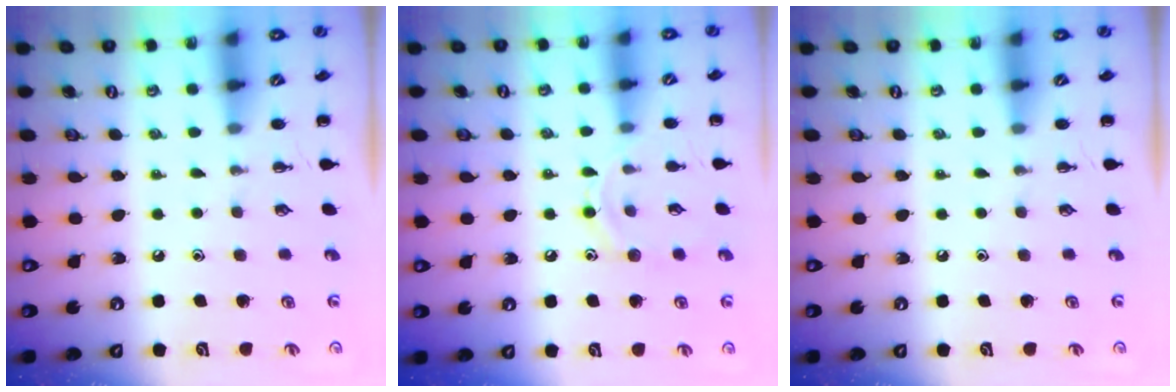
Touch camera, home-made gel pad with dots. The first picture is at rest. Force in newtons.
{"total": 7.8, "press": 7.8, "slide": 1.1}
{"total": 0.0}